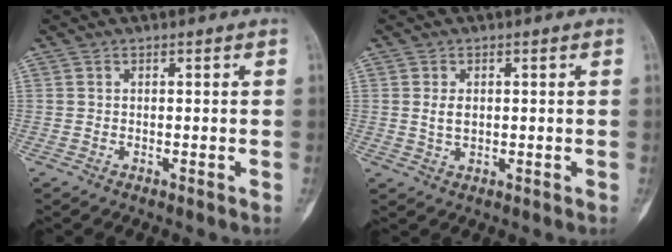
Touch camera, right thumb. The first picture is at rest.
{"total": 2.8, "force": [0.4, 1.7, 2.1], "torque": [-0.037, -0.004, 0.012]}